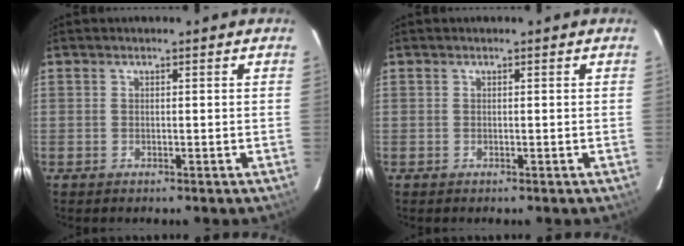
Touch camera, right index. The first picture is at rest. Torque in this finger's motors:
{"motor_torque": [0.00, 0.00, 0.00, 0.00]}